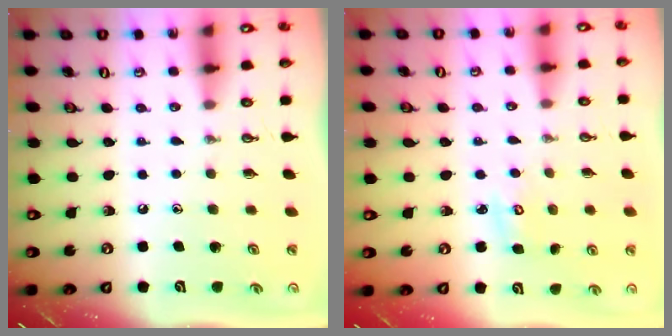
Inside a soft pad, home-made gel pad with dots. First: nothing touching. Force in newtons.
{"total": 3.5, "press": 3.5, "slide": 0.3}